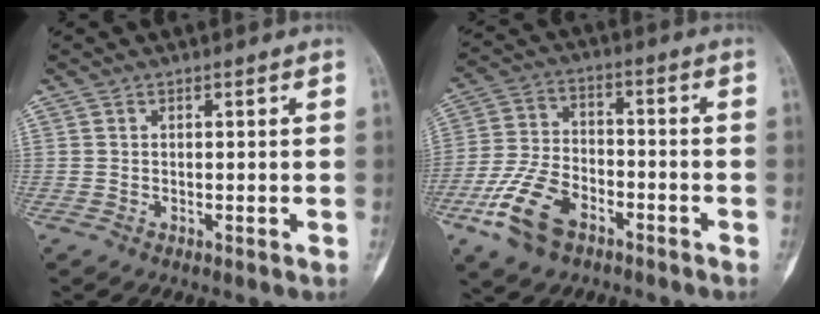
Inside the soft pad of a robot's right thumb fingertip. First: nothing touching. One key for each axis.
{"total": 12.4, "fx": -6.5, "fy": 7.1, "fz": 7.8, "tx": -0.153, "ty": 0.029, "tz": -0.125}